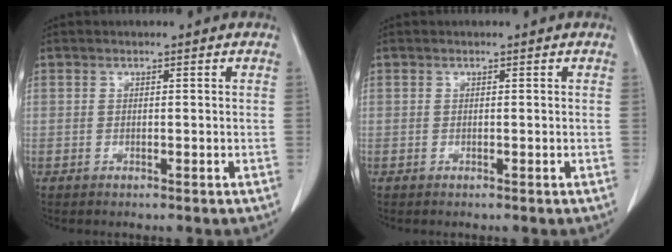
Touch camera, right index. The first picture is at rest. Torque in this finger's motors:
{"motor_torque": [0.00, 0.00, 0.00, 0.00]}